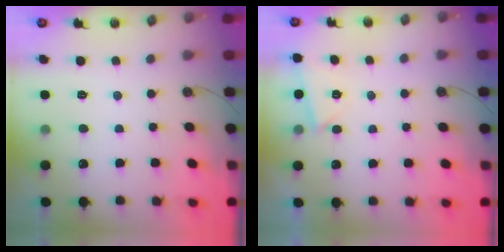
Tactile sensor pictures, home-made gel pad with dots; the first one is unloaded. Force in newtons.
{"total": 3.0, "press": 2.9, "slide": 0.5}